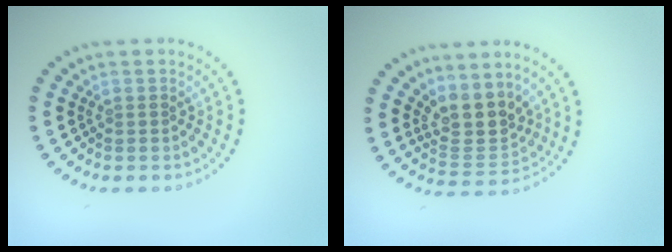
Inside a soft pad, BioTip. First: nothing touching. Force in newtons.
{"total": 3.9, "press": 3.2, "slide": 2.3}